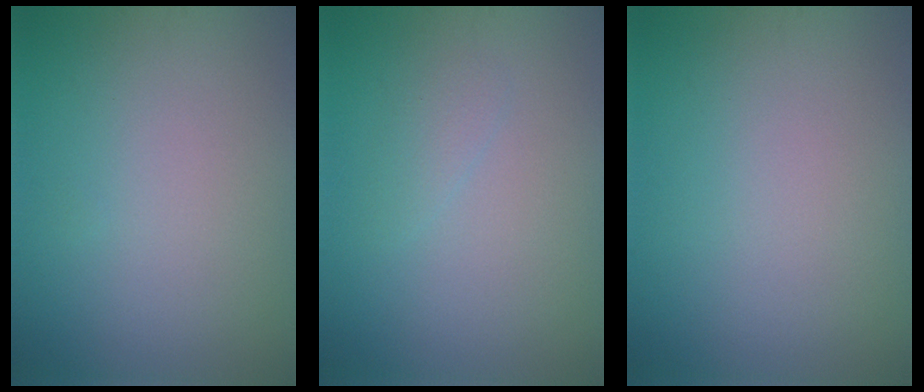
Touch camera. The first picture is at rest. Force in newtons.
{"total": 1.0, "press": 1.0, "slide": 0.1}
{"total": 0.0}